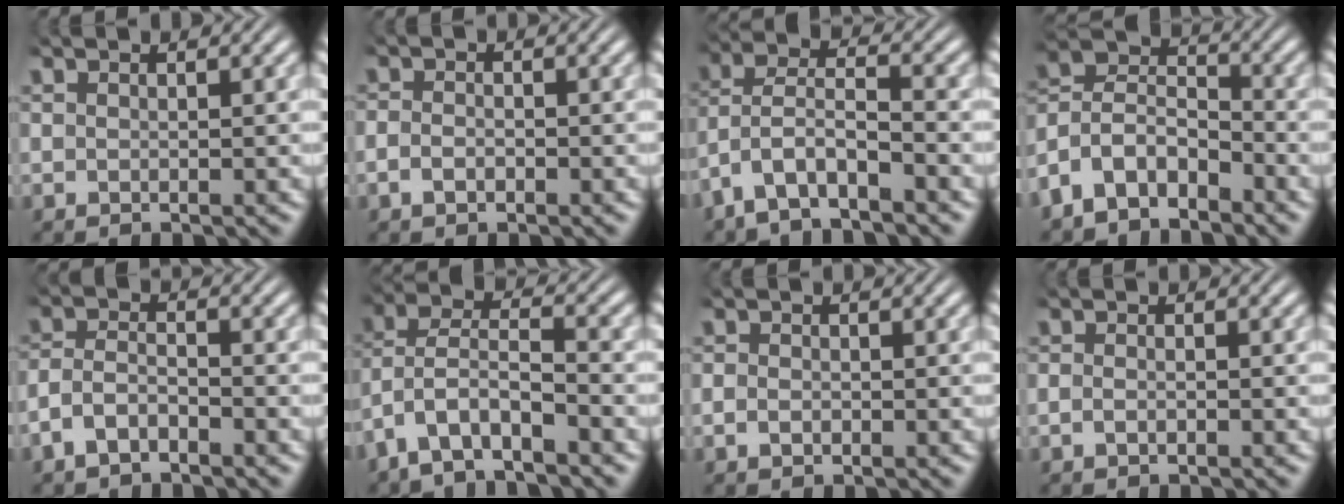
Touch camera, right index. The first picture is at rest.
{"total": 1.1, "force": [-0.7, 0.7, 0.5], "torque": [-0.015, -0.002, -0.012]}
{"total": 5.3, "force": [-1.3, 4.3, 2.8], "torque": [-0.099, -0.021, -0.018]}
{"total": 8.7, "force": [-1.3, 7.8, 3.6], "torque": [-0.110, -0.020, -0.035]}
{"total": 4.0, "force": [-2.0, 3.0, 1.8], "torque": [-0.051, -0.008, -0.035]}
{"total": 5.4, "force": [-1.1, 4.4, 2.9], "torque": [-0.094, -0.017, -0.016]}
{"total": 0.8, "force": [-0.4, 0.6, 0.4], "torque": [-0.011, -0.001, -0.007]}
{"total": 0.7, "force": [-0.5, 0.2, 0.3], "torque": [-0.013, 0.001, -0.010]}